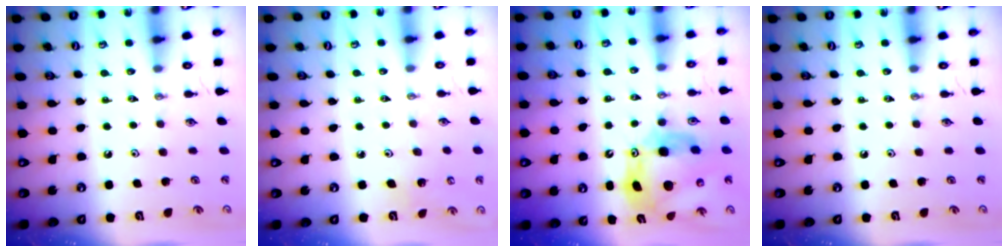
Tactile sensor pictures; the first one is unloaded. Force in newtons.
{"total": 3.3, "press": 3.3, "slide": 0.3}
{"total": 15.3, "press": 15.2, "slide": 1.7}
{"total": 0.0}